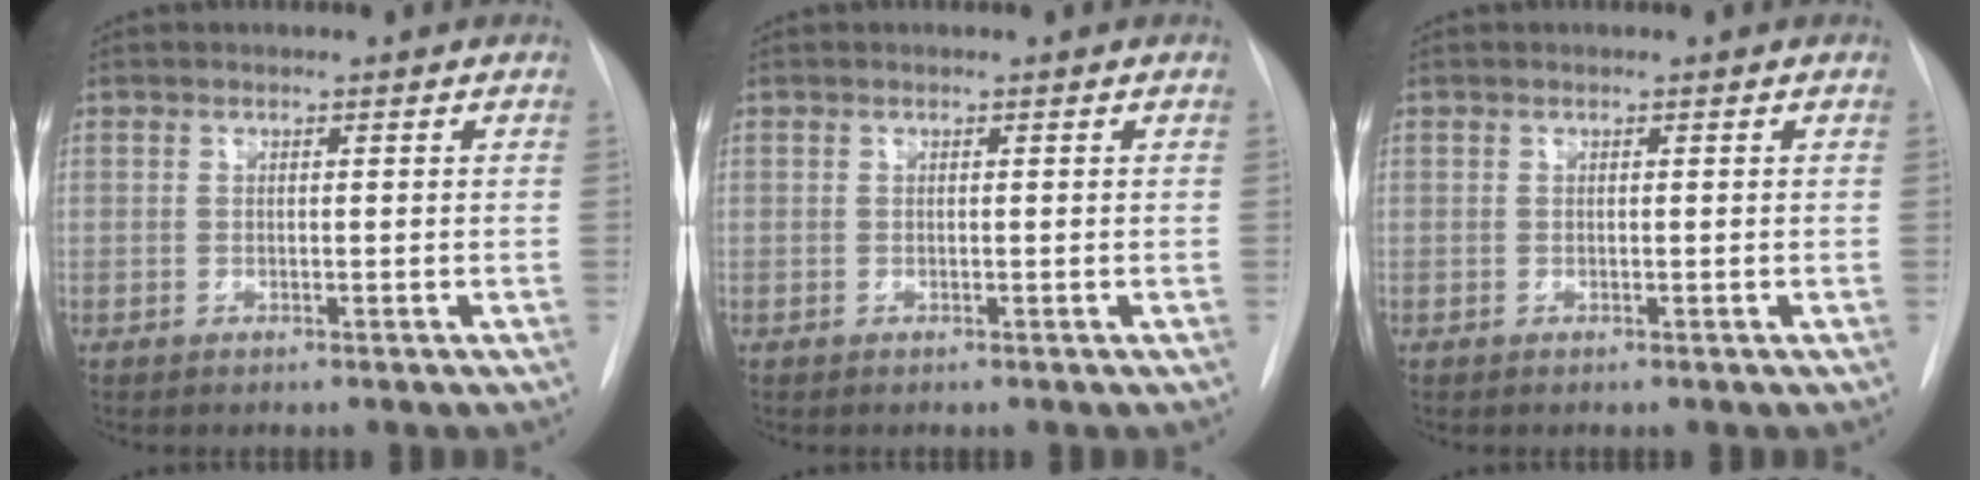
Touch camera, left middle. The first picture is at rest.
{"total": 0.0}
{"total": 0.0}